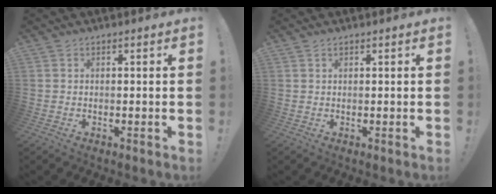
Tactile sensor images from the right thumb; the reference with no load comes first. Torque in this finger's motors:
{"motor_torque": [0.10, -0.20, -0.08, -0.06, -0.04]}